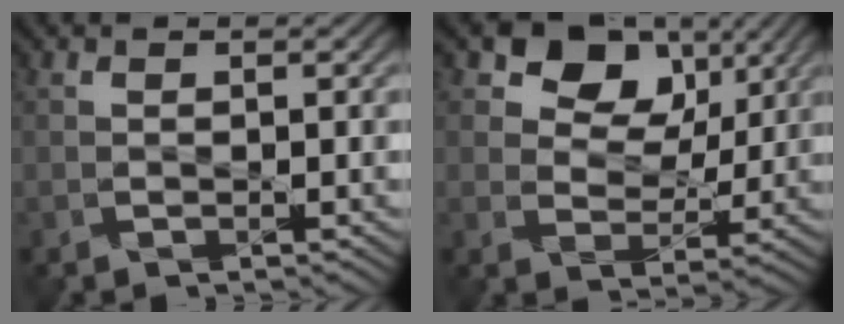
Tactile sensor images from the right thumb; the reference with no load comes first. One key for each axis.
{"total": 9.4, "fx": 5.4, "fy": 6.2, "fz": 4.6, "tx": -0.088, "ty": 0.008, "tz": 0.081}